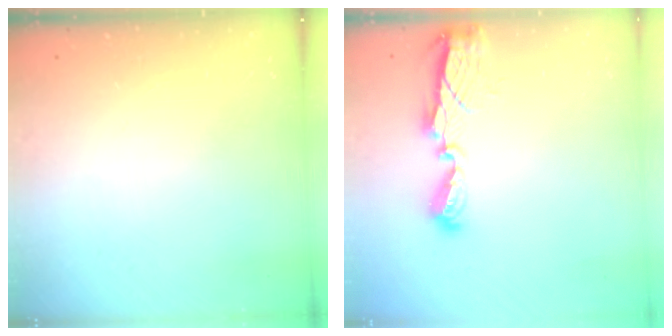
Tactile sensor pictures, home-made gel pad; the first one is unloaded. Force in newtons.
{"total": 7.4, "press": 7.4, "slide": 0.2}